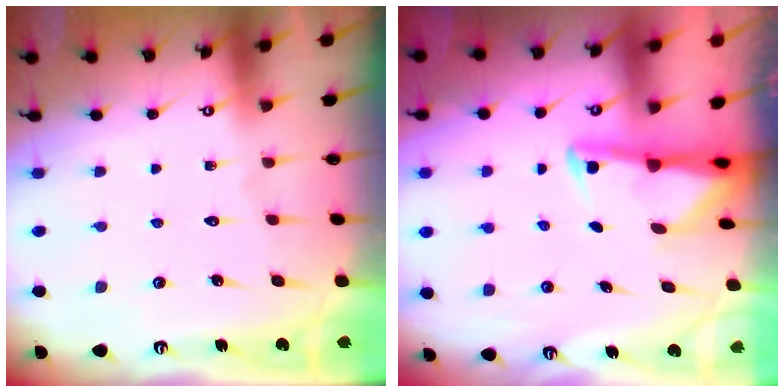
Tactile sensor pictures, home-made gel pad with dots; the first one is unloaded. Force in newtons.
{"total": 2.7, "press": 2.7, "slide": 0.7}